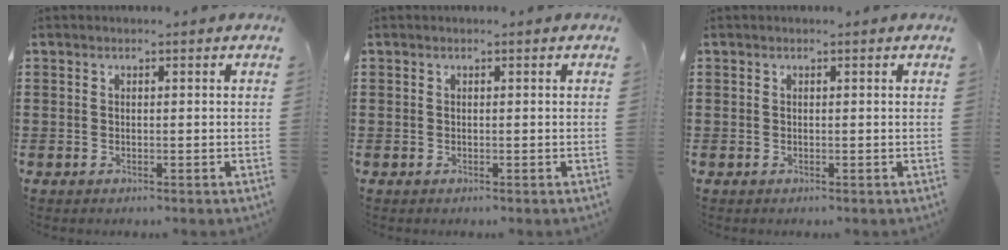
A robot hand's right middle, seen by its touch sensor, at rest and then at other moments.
{"total": 0.0}
{"total": 0.0}